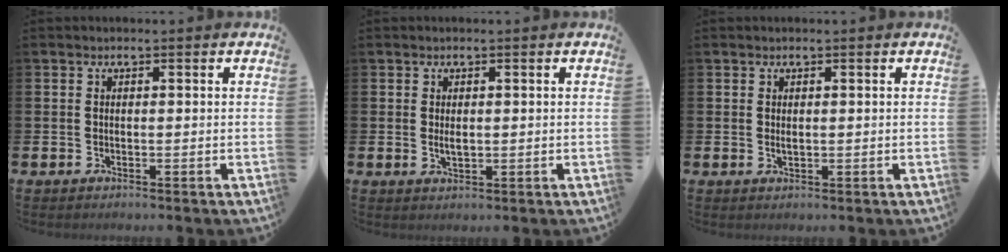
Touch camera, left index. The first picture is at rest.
{"total": 1.4, "force": [0.3, 0.7, 1.2], "torque": [-0.013, -0.002, 0.002]}
{"total": 0.7, "force": [0.3, 0.3, 0.6], "torque": [-0.007, 0.001, 0.003]}